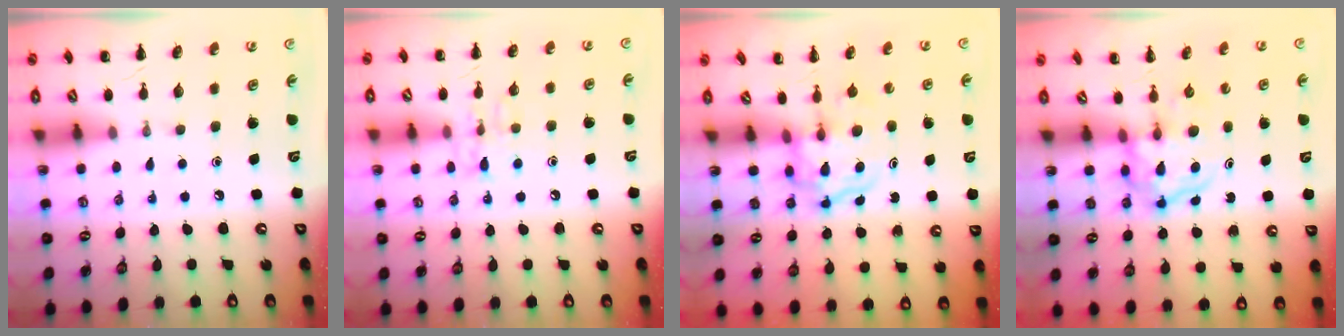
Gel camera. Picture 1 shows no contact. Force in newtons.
{"total": 7.4, "press": 7.3, "slide": 0.9}
{"total": 3.6, "press": 3.6, "slide": 0.4}
{"total": 3.8, "press": 3.7, "slide": 0.4}